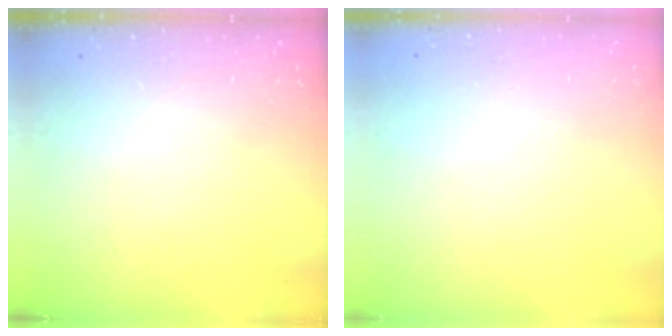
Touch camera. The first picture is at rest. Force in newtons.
{"total": 0.0}